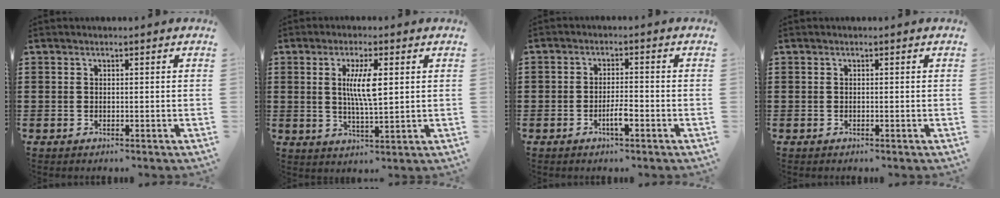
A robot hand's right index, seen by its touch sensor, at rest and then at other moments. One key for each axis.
{"total": 6.3, "fx": 1.3, "fy": 1.4, "fz": 6.0, "tx": -0.126, "ty": 0.000, "tz": 0.018}
{"total": 3.2, "fx": -1.5, "fy": 0.9, "fz": 2.6, "tx": -0.046, "ty": 0.004, "tz": -0.028}
{"total": 0.0}